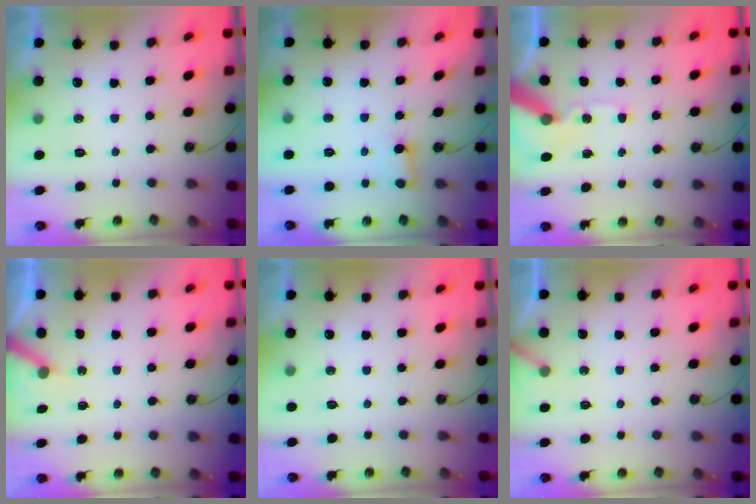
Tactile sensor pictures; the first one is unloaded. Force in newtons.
{"total": 2.7, "press": 2.7, "slide": 0.0}
{"total": 11.4, "press": 11.3, "slide": 1.8}
{"total": 3.7, "press": 3.7, "slide": 0.3}
{"total": 0.0}
{"total": 1.9, "press": 1.9, "slide": 0.1}